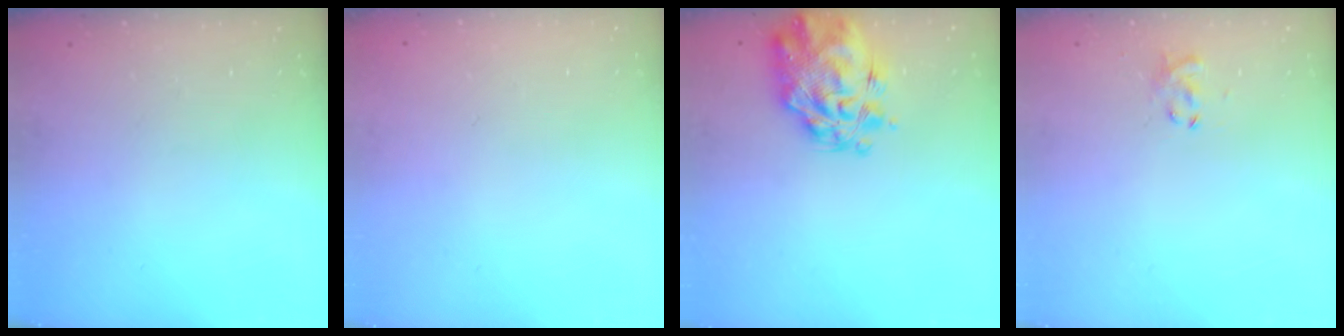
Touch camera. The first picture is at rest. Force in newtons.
{"total": 1.8, "press": 1.8, "slide": 0.2}
{"total": 7.9, "press": 7.4, "slide": 2.8}
{"total": 2.9, "press": 2.8, "slide": 0.9}